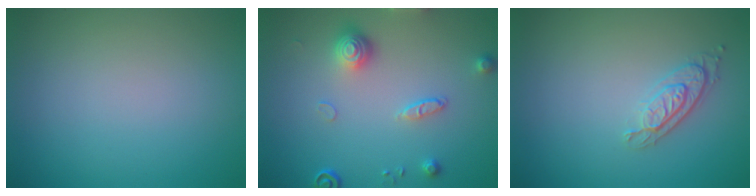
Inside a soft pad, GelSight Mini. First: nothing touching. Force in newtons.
{"total": 3.2, "press": 2.8, "slide": 1.4}
{"total": 2.1, "press": 1.8, "slide": 1.1}